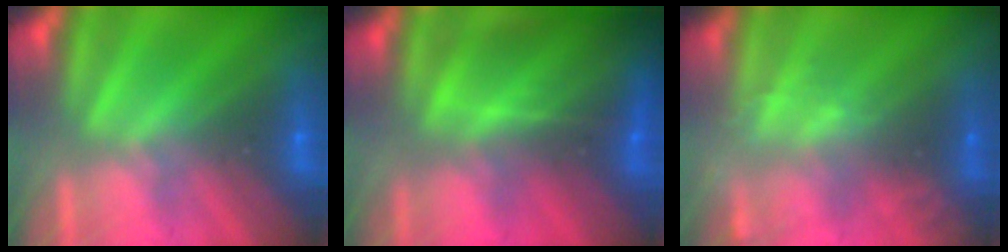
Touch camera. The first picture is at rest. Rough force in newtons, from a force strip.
{"total": 9.4}
{"total": 2.1}